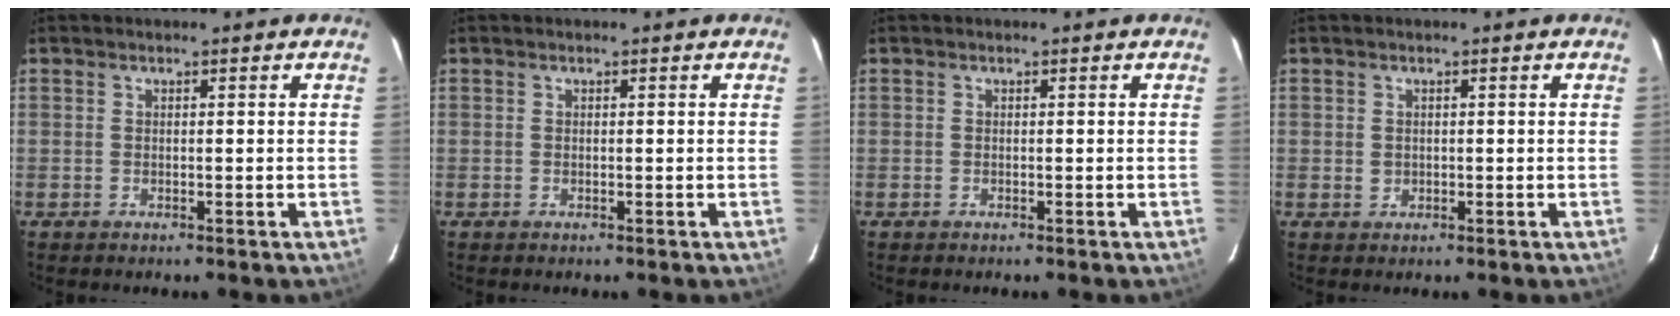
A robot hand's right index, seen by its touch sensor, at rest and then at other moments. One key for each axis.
{"total": 0.0}
{"total": 0.0}
{"total": 1.3, "fx": 0.0, "fy": 1.3, "fz": 0.1, "tx": 0.001, "ty": 0.002, "tz": 0.002}